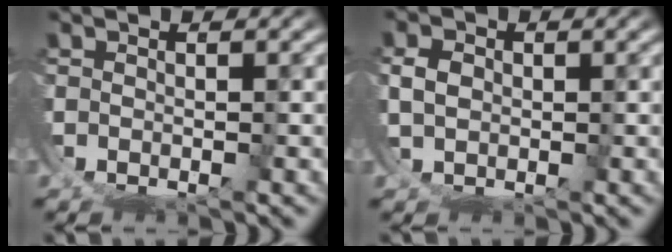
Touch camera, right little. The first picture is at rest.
{"total": 1.1, "force": [0.6, 0.0, 0.9], "torque": [-0.016, -0.004, 0.021]}